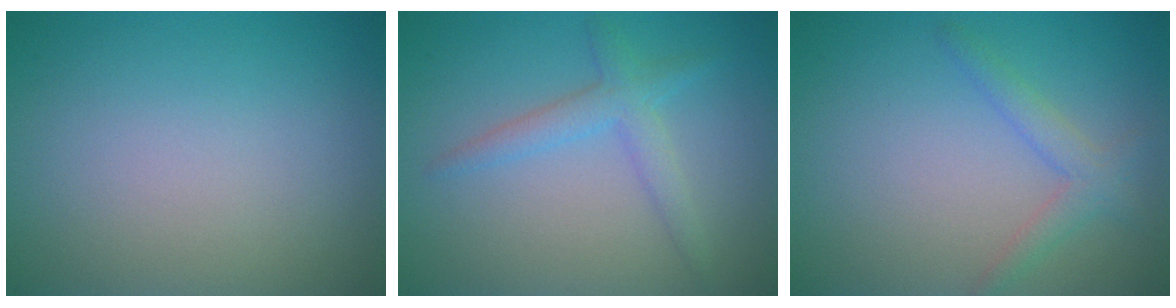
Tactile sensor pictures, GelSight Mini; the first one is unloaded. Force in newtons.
{"total": 2.5, "press": 2.5, "slide": 0.1}
{"total": 2.1, "press": 2.1, "slide": 0.1}